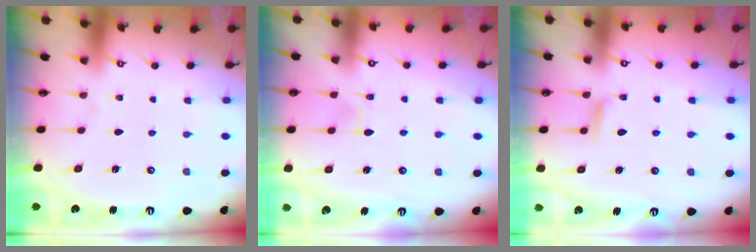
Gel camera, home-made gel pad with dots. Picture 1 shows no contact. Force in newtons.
{"total": 5.2, "press": 5.1, "slide": 0.8}
{"total": 7.2, "press": 7.1, "slide": 1.0}